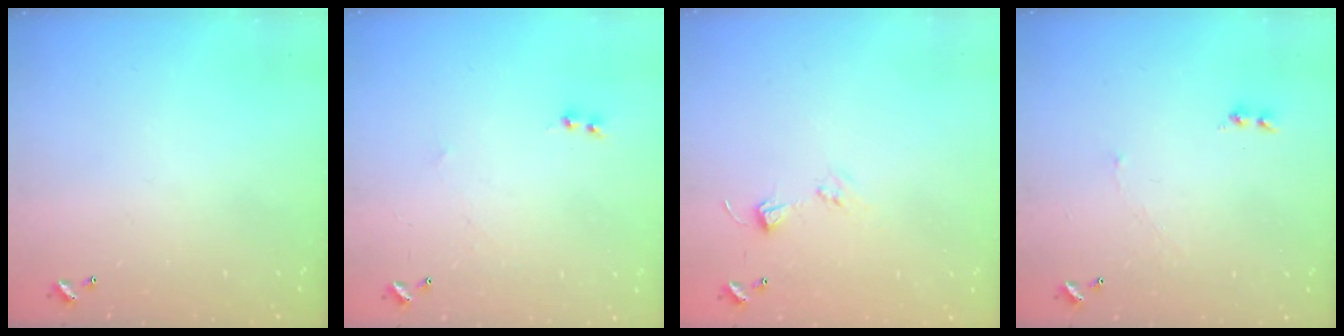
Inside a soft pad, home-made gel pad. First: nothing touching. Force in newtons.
{"total": 1.1, "press": 0.9, "slide": 0.6}
{"total": 5.0, "press": 5.0, "slide": 0.6}
{"total": 2.6, "press": 2.6, "slide": 0.6}